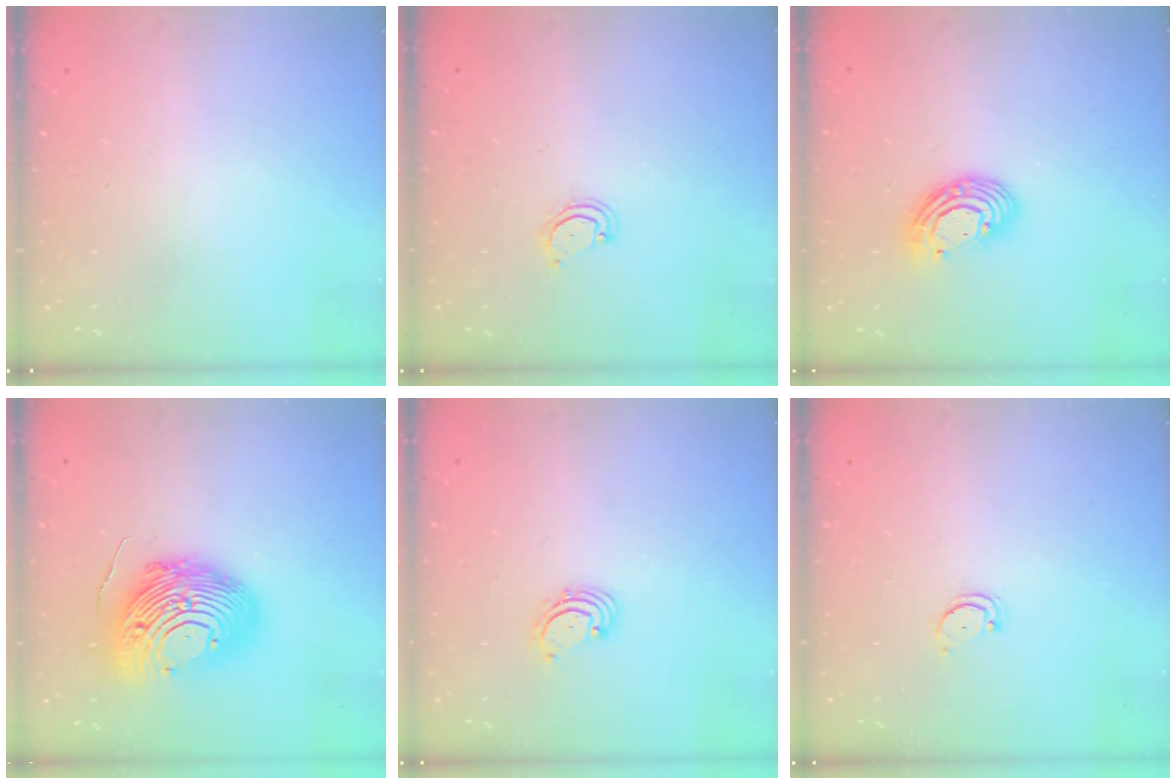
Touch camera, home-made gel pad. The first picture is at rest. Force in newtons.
{"total": 4.0, "press": 3.9, "slide": 0.4}
{"total": 10.1, "press": 10.0, "slide": 1.1}
{"total": 17.6, "press": 17.5, "slide": 2.2}
{"total": 1.9, "press": 1.8, "slide": 0.2}
{"total": 2.3, "press": 2.3, "slide": 0.2}